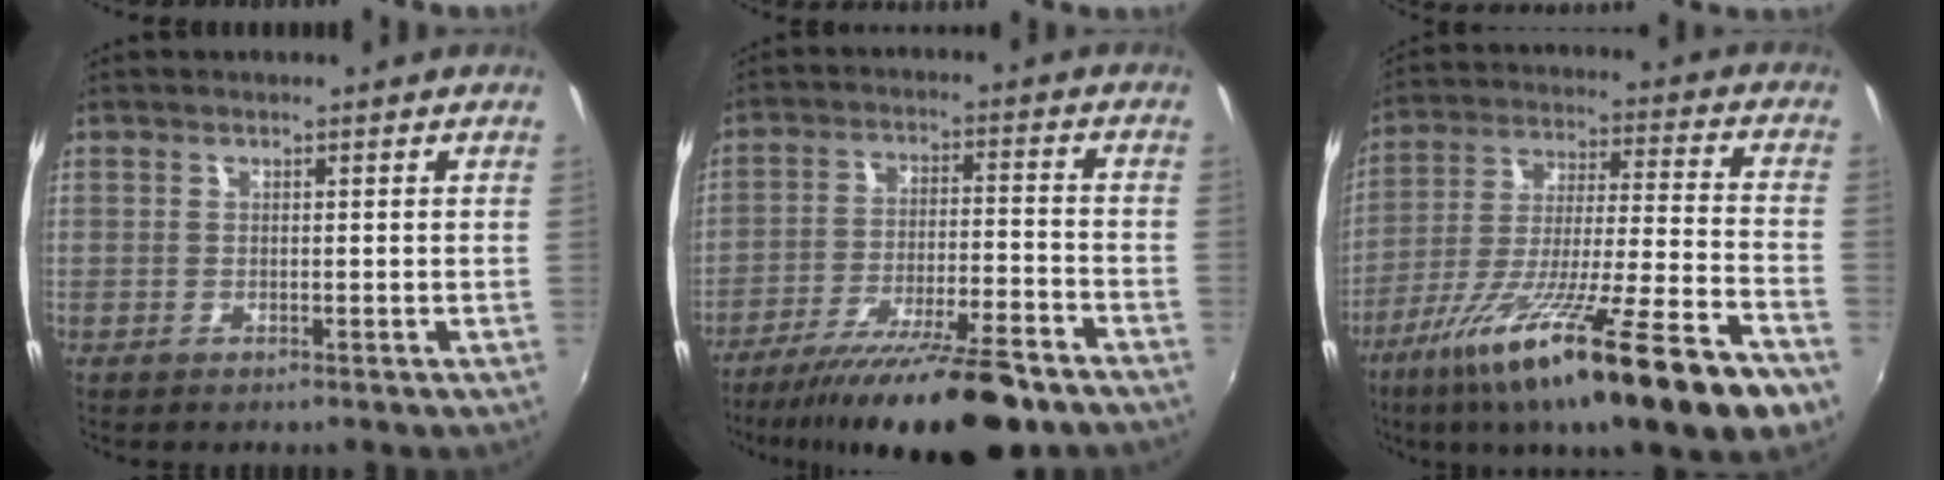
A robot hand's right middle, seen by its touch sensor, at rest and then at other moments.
{"total": 19.3, "force": [-15.5, 2.9, 11.2], "torque": [-0.207, -0.036, -0.242]}
{"total": 25.4, "force": [-16.0, 1.3, 19.7], "torque": [-0.330, -0.076, -0.262]}